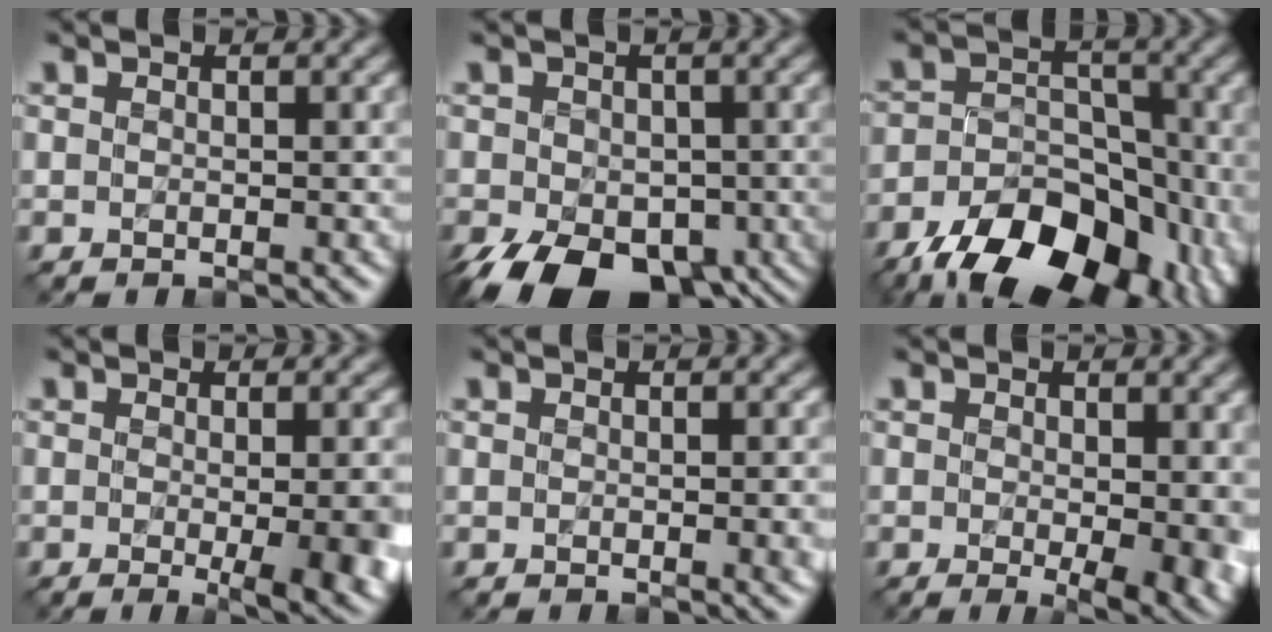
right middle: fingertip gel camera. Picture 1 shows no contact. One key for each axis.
{"total": 11.1, "fx": -5.8, "fy": 6.7, "fz": 6.6, "tx": -0.102, "ty": -0.045, "tz": -0.087}
{"total": 14.8, "fx": -8.5, "fy": 8.2, "fz": 9.0, "tx": -0.138, "ty": -0.024, "tz": -0.137}
{"total": 6.6, "fx": -1.0, "fy": 2.1, "fz": 6.2, "tx": -0.063, "ty": -0.016, "tz": -0.004}
{"total": 2.3, "fx": -0.2, "fy": 0.9, "fz": 2.2, "tx": -0.012, "ty": -0.002, "tz": 0.002}
{"total": 5.5, "fx": -0.8, "fy": 2.0, "fz": 5.0, "tx": -0.058, "ty": -0.014, "tz": -0.009}